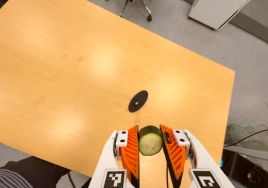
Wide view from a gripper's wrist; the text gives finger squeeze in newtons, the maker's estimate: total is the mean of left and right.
{"total": 8.5, "left": 7.5, "right": 9.5}